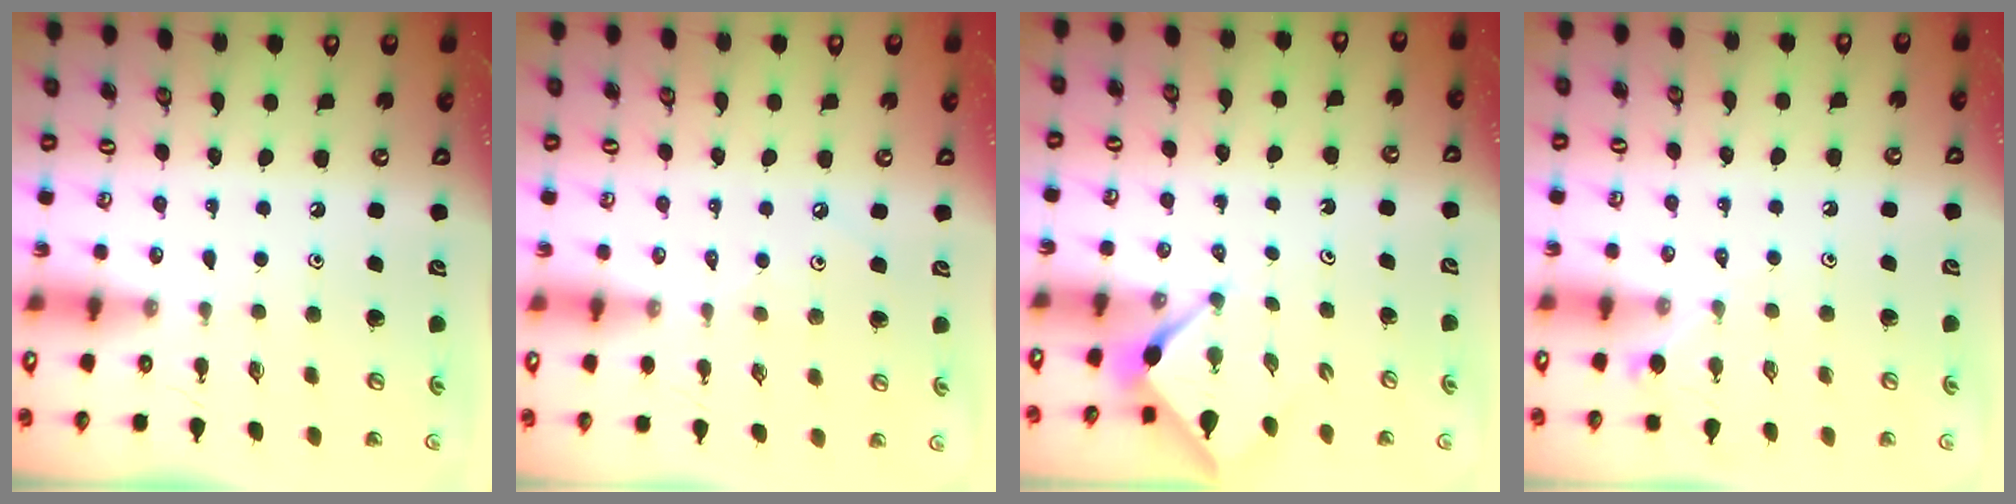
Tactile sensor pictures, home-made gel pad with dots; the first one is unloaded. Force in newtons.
{"total": 2.0, "press": 1.9, "slide": 0.4}
{"total": 3.1, "press": 3.1, "slide": 0.4}
{"total": 3.8, "press": 3.7, "slide": 0.7}